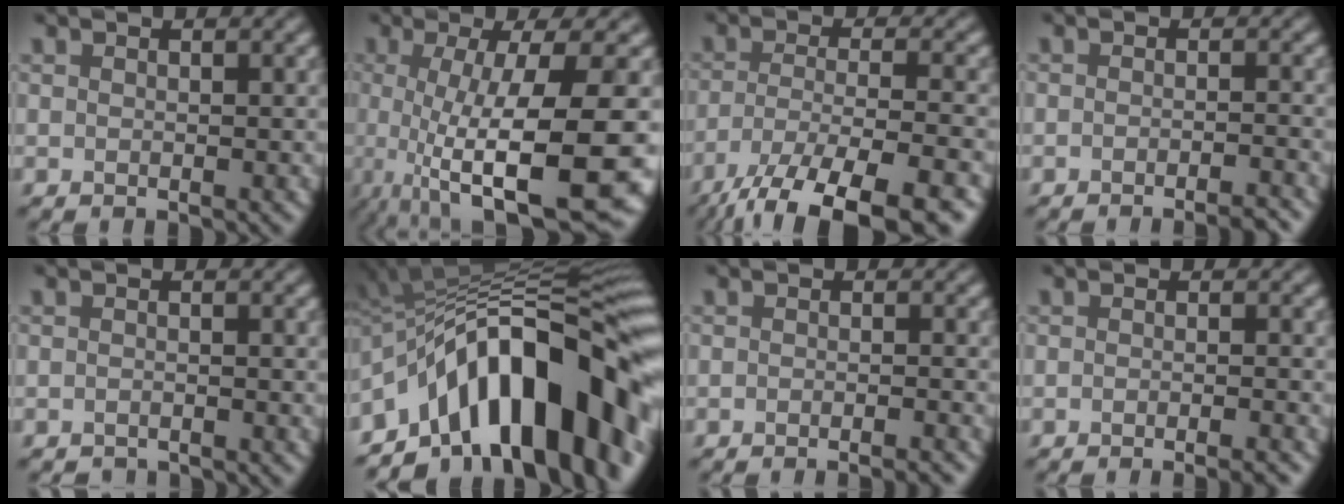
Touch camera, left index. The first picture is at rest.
{"total": 13.9, "force": [-3.0, 3.1, 13.2], "torque": [-0.189, -0.010, -0.040]}
{"total": 11.5, "force": [-8.2, 2.5, 7.7], "torque": [-0.126, -0.014, -0.134]}
{"total": 2.4, "force": [-1.9, 0.3, 1.5], "torque": [-0.010, 0.002, -0.036]}
{"total": 1.3, "force": [-1.2, 0.0, -0.2], "torque": [0.002, -0.008, -0.024]}
{"total": 16.0, "force": [-6.3, 7.4, 12.7], "torque": [-0.145, 0.042, -0.117]}
{"total": 1.9, "force": [-1.5, 0.3, 1.2], "torque": [-0.003, -0.003, -0.029]}
{"total": 2.2, "force": [-1.4, 0.4, 1.6], "torque": [-0.009, -0.004, -0.027]}